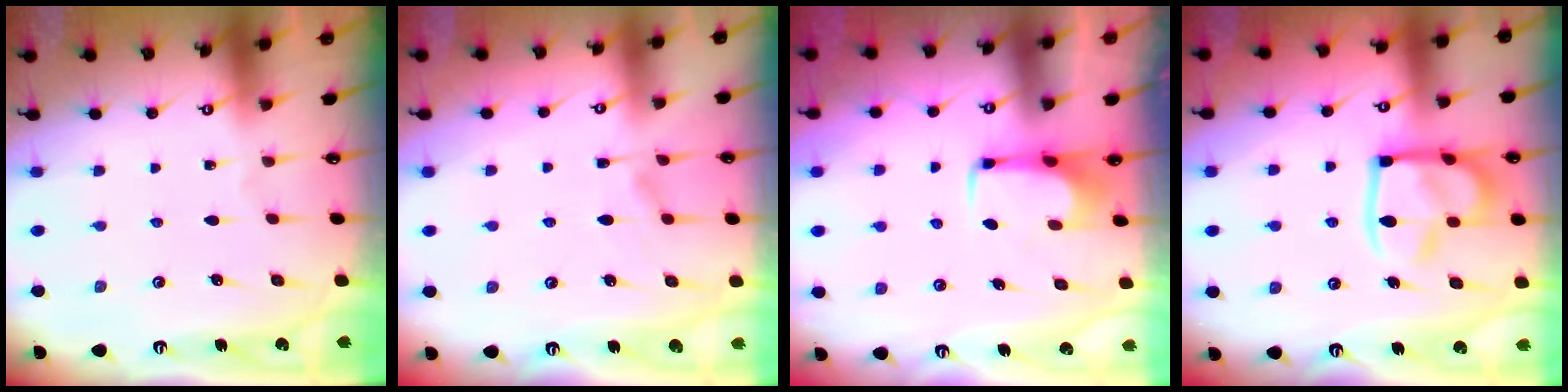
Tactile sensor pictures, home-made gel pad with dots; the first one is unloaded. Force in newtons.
{"total": 1.3, "press": 0.3, "slide": 1.3}
{"total": 1.7, "press": 1.6, "slide": 0.5}
{"total": 16.5, "press": 16.4, "slide": 1.8}